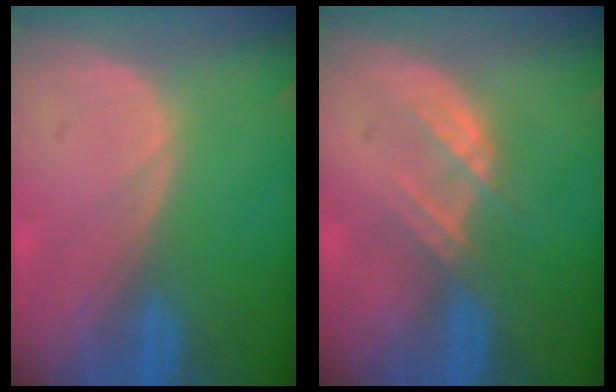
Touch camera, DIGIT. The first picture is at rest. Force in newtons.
{"total": 3.0, "press": 3.0, "slide": 0.3}